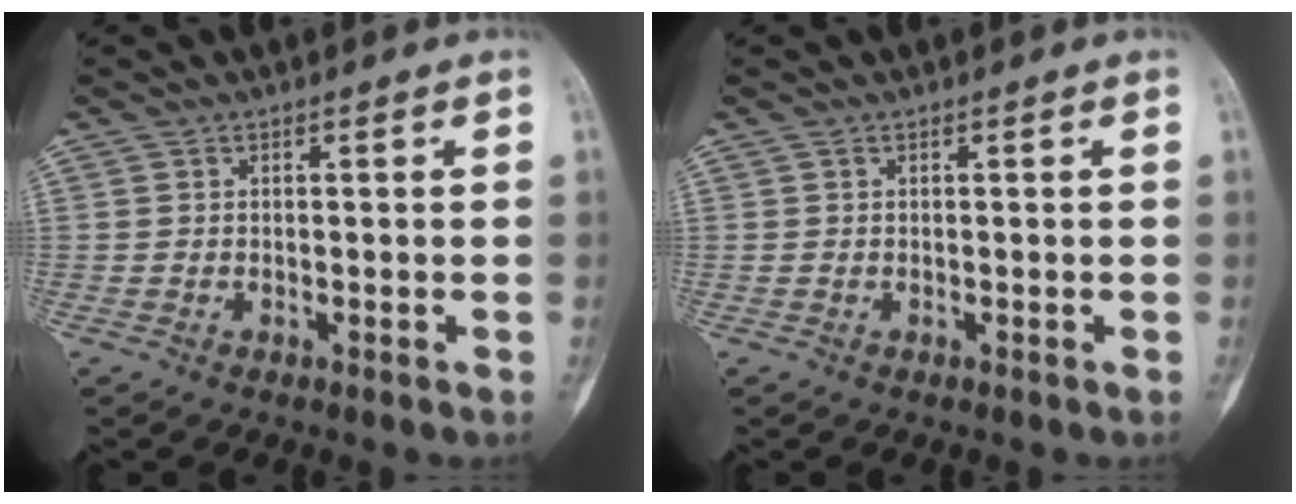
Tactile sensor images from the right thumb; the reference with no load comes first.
{"total": 0.0}